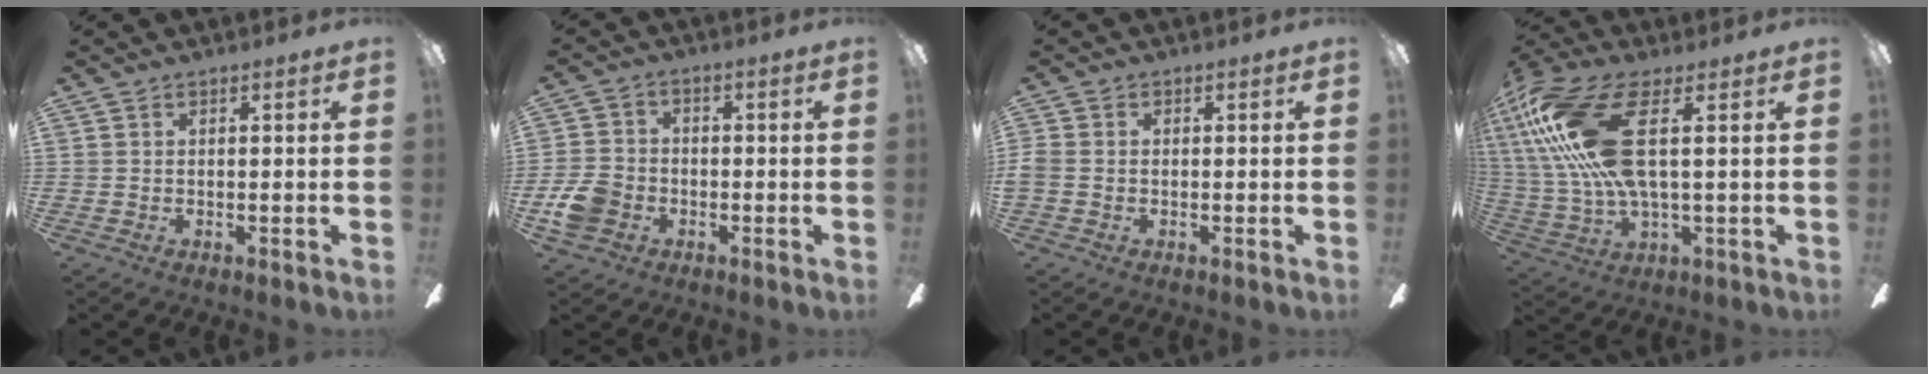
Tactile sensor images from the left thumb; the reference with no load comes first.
{"total": 7.6, "force": [-3.1, 6.0, 3.5], "torque": [-0.087, 0.024, -0.058]}
{"total": 1.5, "force": [-0.5, 0.9, 1.2], "torque": [-0.028, 0.001, -0.010]}
{"total": 22.0, "force": [5.8, 9.2, 19.2], "torque": [-0.404, -0.010, 0.098]}